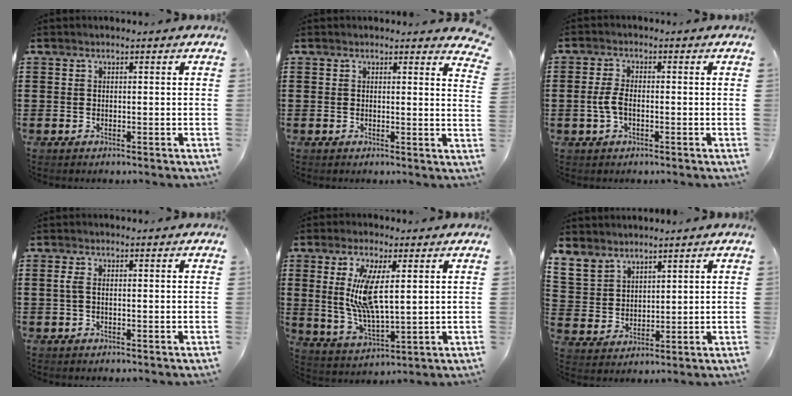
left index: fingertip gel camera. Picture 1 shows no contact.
{"total": 1.6, "force": [1.5, 0.2, 0.5], "torque": [0.001, -0.007, 0.027]}
{"total": 3.4, "force": [-0.8, 1.6, 3.0], "torque": [-0.077, -0.002, -0.020]}
{"total": 1.7, "force": [-0.1, 0.6, 1.6], "torque": [-0.040, -0.003, -0.005]}
{"total": 9.5, "force": [2.8, 3.0, 8.6], "torque": [-0.184, 0.001, 0.046]}
{"total": 4.7, "force": [4.1, 2.2, 0.3], "torque": [-0.025, -0.013, 0.078]}